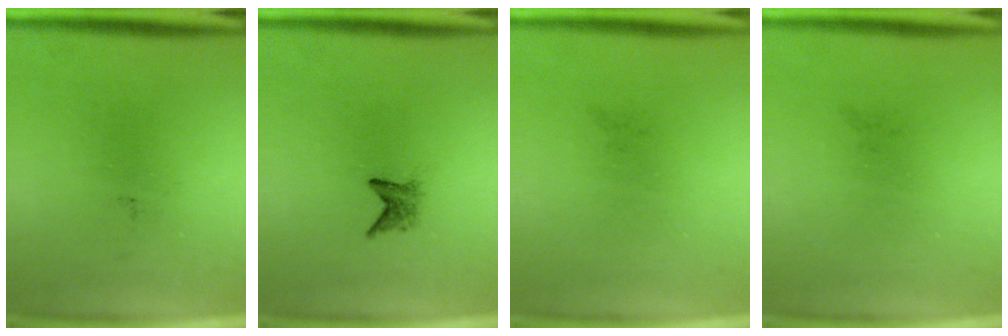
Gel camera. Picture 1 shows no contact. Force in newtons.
{"total": 1.8}
{"total": 0.0}
{"total": 0.0}